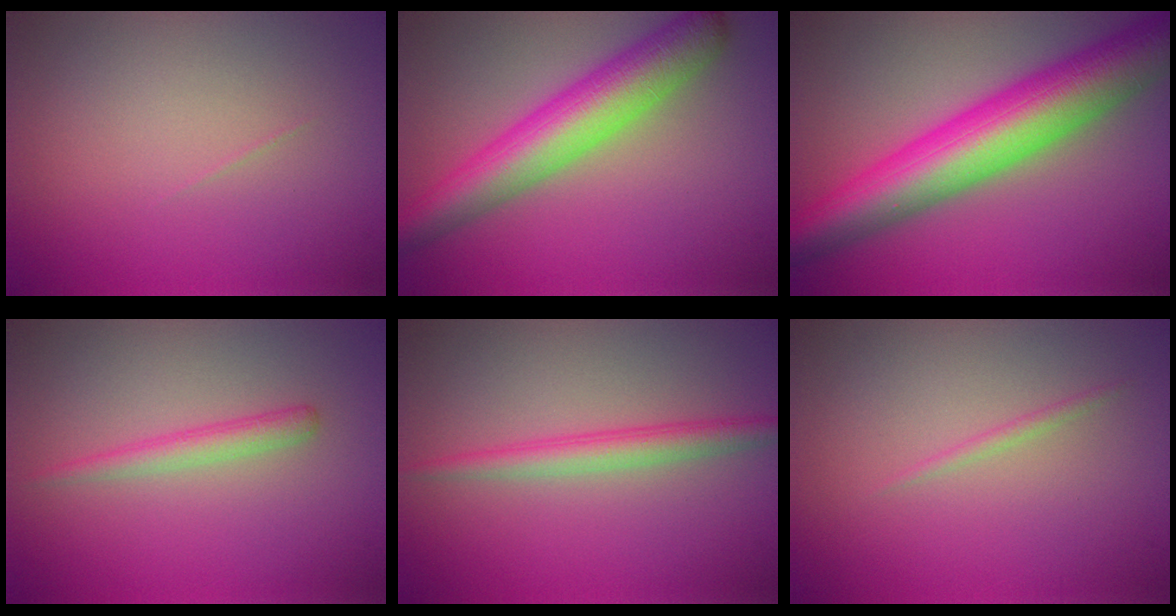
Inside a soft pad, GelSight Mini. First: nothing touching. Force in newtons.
{"total": 7.3, "press": 7.2, "slide": 0.3}
{"total": 10.8, "press": 10.8, "slide": 0.3}
{"total": 1.7, "press": 1.7, "slide": 0.1}
{"total": 2.6, "press": 2.6, "slide": 0.0}
{"total": 0.6, "press": 0.6, "slide": 0.1}